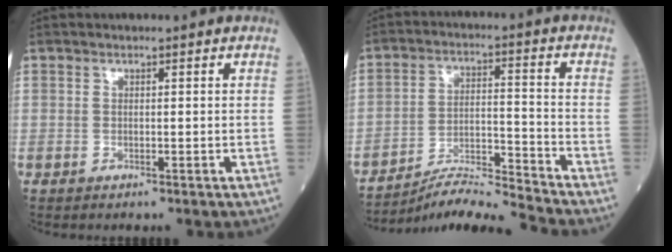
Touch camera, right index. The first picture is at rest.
{"total": 9.5, "force": [-9.0, -2.8, 1.0], "torque": [-0.019, 0.011, -0.162]}